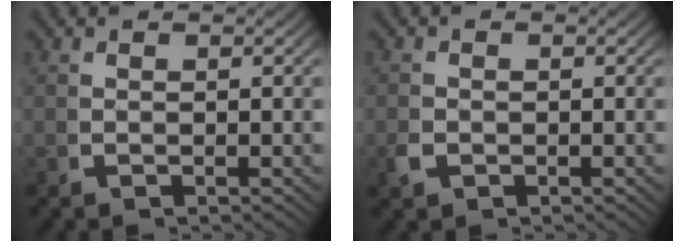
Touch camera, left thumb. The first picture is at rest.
{"total": 1.3, "force": [-0.5, 1.0, 0.5], "torque": [-0.017, -0.005, -0.009]}